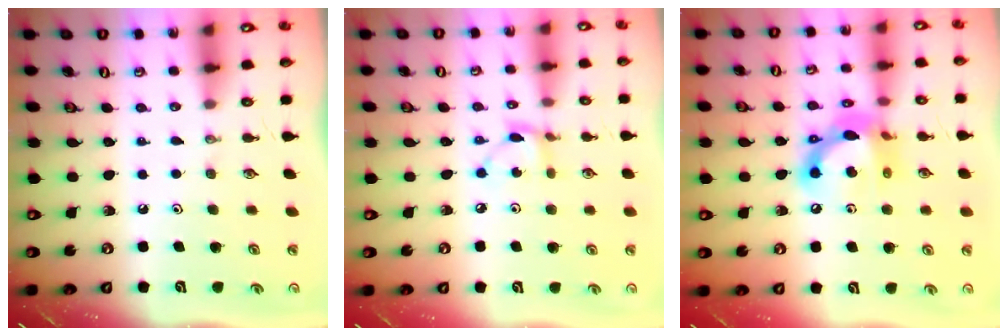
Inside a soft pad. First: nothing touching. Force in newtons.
{"total": 3.4, "press": 3.4, "slide": 0.1}
{"total": 13.5, "press": 13.5, "slide": 1.1}